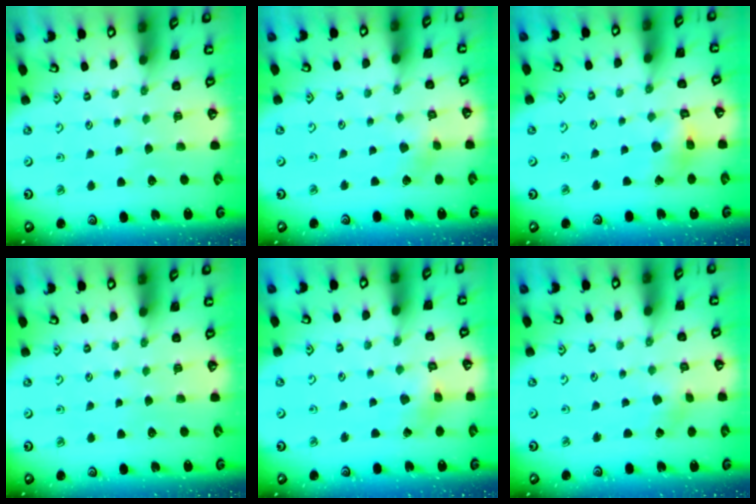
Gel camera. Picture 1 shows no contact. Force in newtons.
{"total": 3.0, "press": 3.0, "slide": 0.3}
{"total": 7.2, "press": 7.2, "slide": 0.6}
{"total": 0.0}
{"total": 2.6, "press": 2.5, "slide": 0.3}
{"total": 0.8, "press": 0.8, "slide": 0.1}